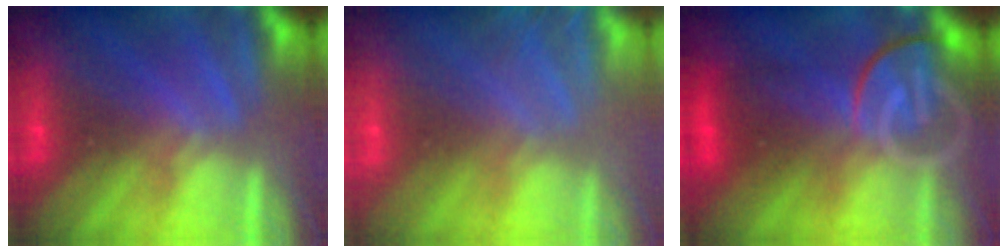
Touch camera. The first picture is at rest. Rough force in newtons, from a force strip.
{"total": 7.8}
{"total": 9.4}